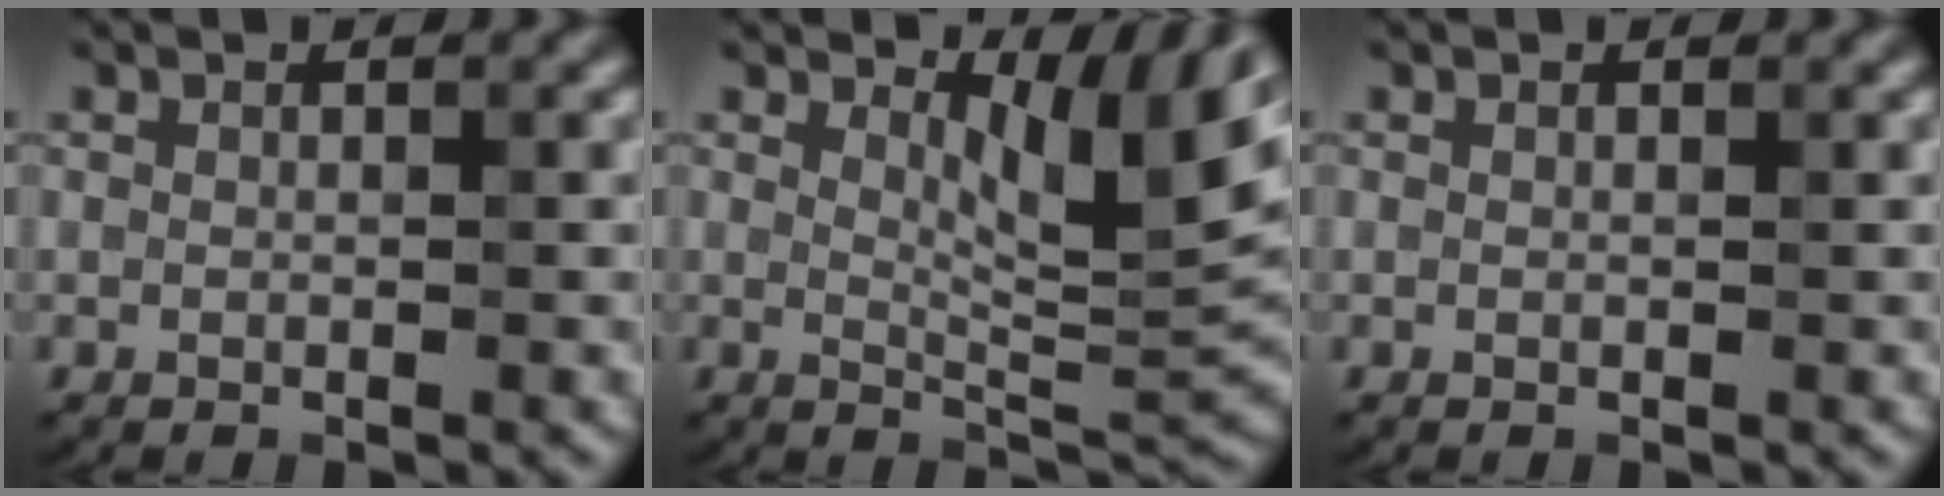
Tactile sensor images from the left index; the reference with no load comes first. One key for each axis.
{"total": 6.0, "fx": 3.3, "fy": 1.7, "fz": 4.8, "tx": -0.072, "ty": -0.010, "tz": 0.050}
{"total": 0.0}